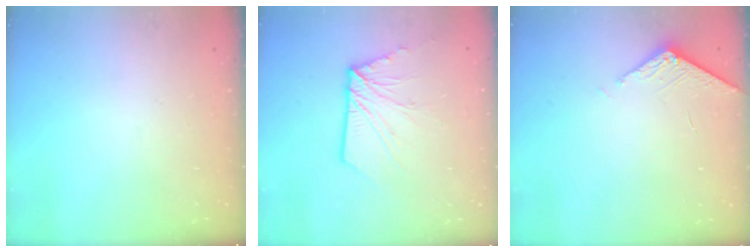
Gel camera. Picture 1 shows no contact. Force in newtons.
{"total": 8.3, "press": 8.3, "slide": 0.7}
{"total": 3.3, "press": 3.3, "slide": 0.5}